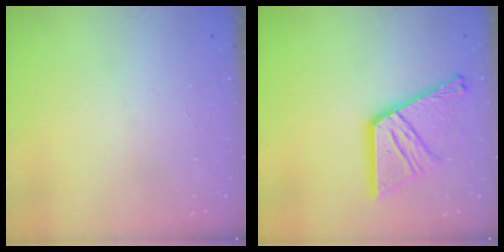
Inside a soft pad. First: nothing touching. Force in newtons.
{"total": 18.5, "press": 18.4, "slide": 1.7}